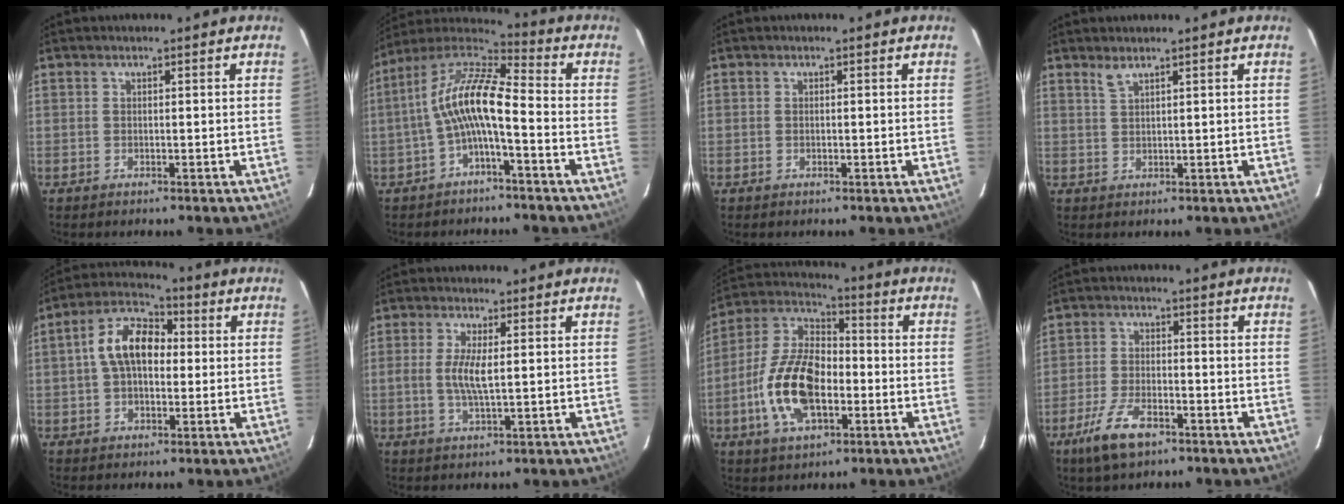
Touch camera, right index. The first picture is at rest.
{"total": 11.5, "force": [-2.6, 3.0, 10.8], "torque": [-0.223, 0.019, -0.055]}
{"total": 0.0}
{"total": 1.5, "force": [1.3, 0.0, 0.8], "torque": [-0.017, 0.000, 0.027]}
{"total": 10.6, "force": [0.9, 6.6, 8.2], "torque": [-0.157, 0.031, 0.010]}
{"total": 5.2, "force": [0.3, 1.3, 5.0], "torque": [-0.102, -0.001, 0.003]}
{"total": 16.6, "force": [-4.4, 8.7, 13.4], "torque": [-0.278, 0.009, -0.080]}
{"total": 8.6, "force": [-5.3, 3.5, 5.8], "torque": [-0.141, -0.010, -0.100]}